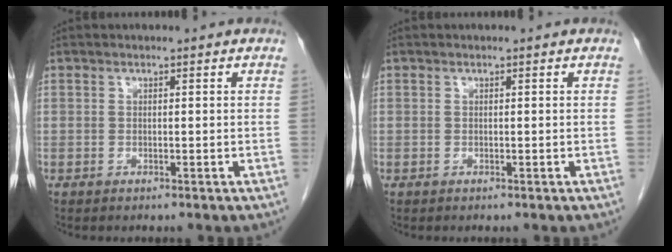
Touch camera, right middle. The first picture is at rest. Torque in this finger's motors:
{"motor_torque": [0.00, 0.00, 0.02, 0.00]}